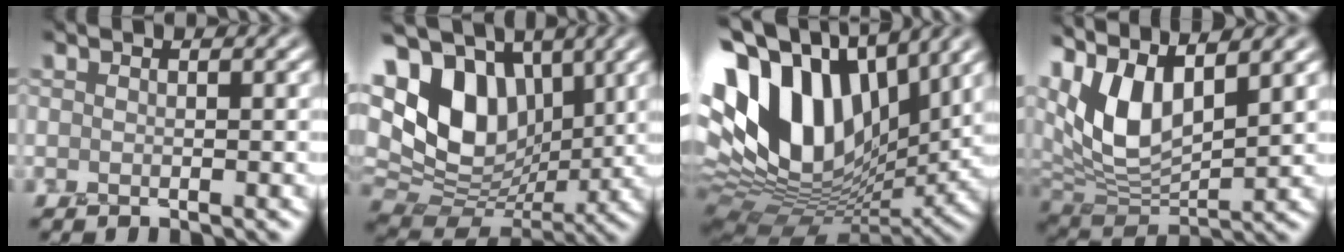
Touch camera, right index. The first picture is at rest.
{"total": 11.9, "force": [3.7, 8.3, 7.8], "torque": [-0.157, 0.004, 0.064]}
{"total": 17.0, "force": [5.8, 10.2, 12.3], "torque": [-0.261, 0.026, 0.104]}
{"total": 9.0, "force": [3.7, 4.2, 7.0], "torque": [-0.157, 0.005, 0.068]}